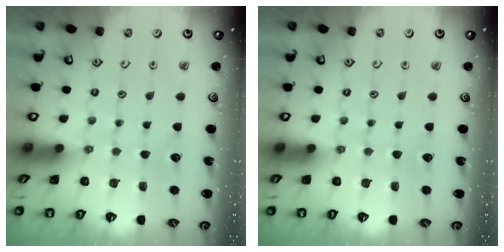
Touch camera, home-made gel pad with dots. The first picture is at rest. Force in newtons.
{"total": 0.0}